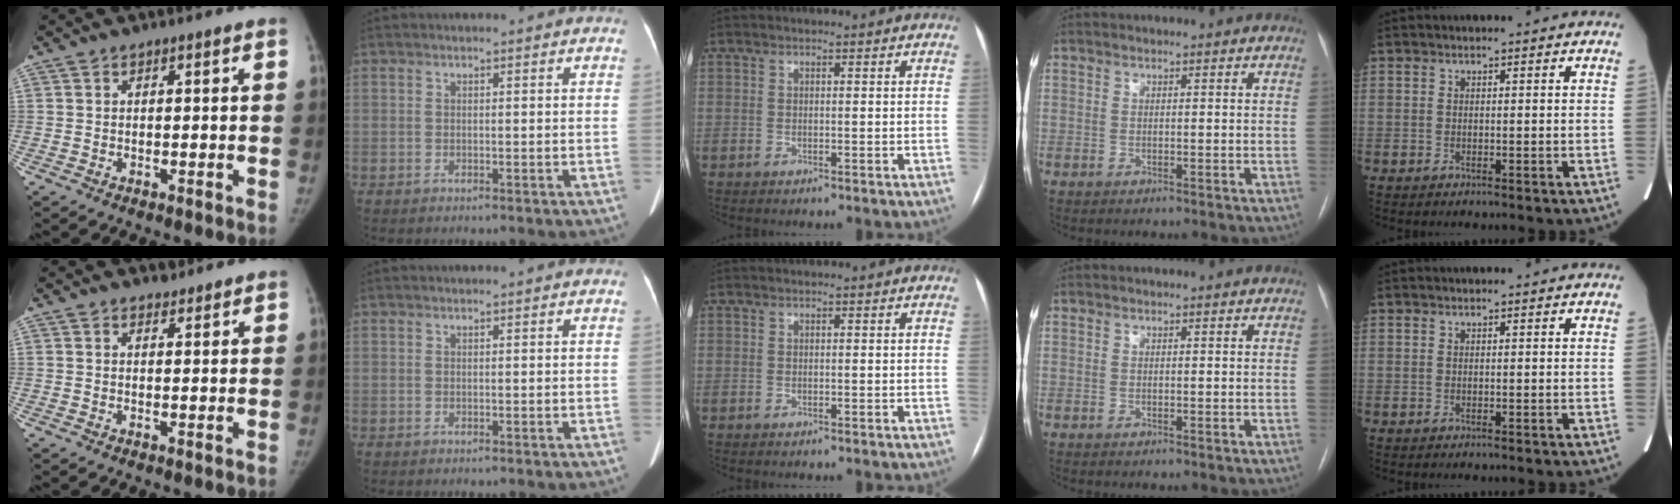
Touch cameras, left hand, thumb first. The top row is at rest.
{"thumb": {"total": 1.7, "force": [1.5, 0.8, 0.0], "torque": [0.012, -0.011, 0.019]}}